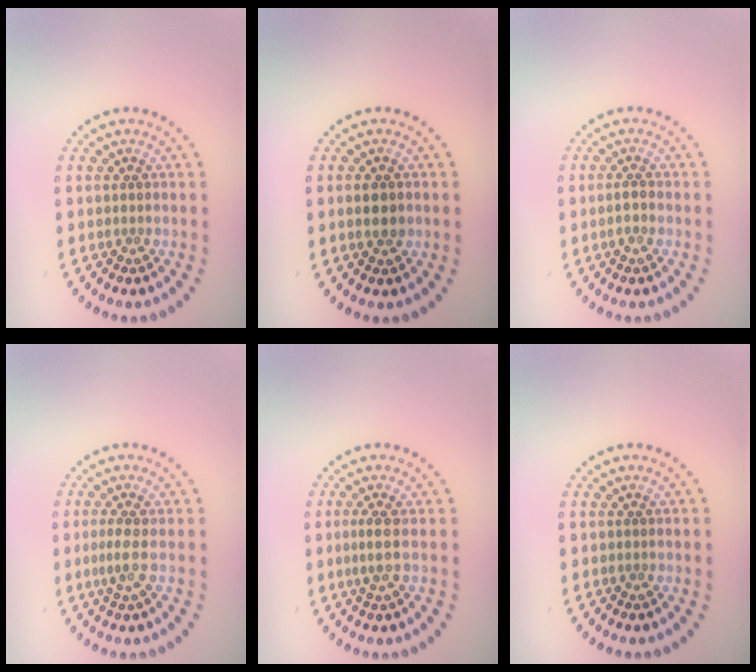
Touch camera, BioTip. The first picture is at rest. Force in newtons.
{"total": 2.3, "press": 2.3, "slide": 0.0}
{"total": 1.2, "press": 1.2, "slide": 0.3}
{"total": 1.4, "press": 1.2, "slide": 0.9}
{"total": 1.7, "press": 1.2, "slide": 1.1}
{"total": 0.0}